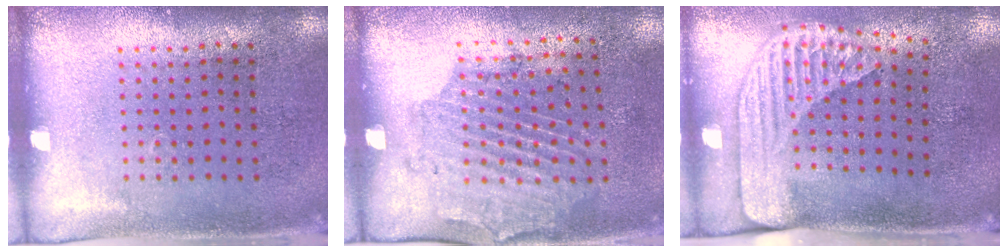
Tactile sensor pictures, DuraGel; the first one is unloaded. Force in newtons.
{"total": 1.8, "press": 1.2, "slide": 1.3}
{"total": 2.3, "press": 1.8, "slide": 1.5}